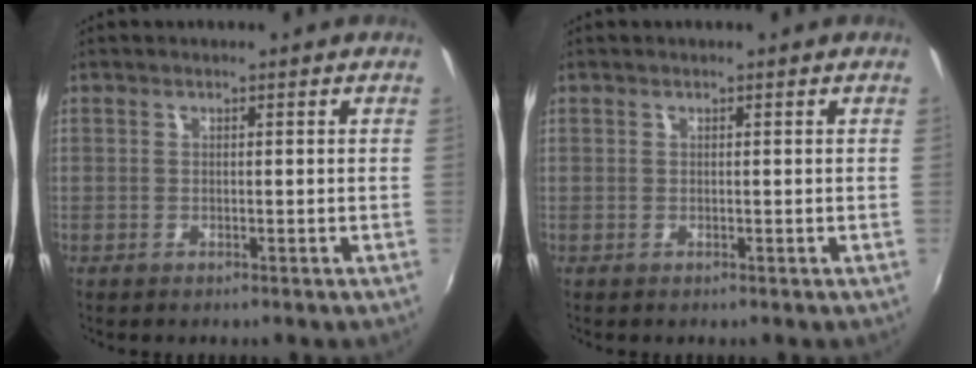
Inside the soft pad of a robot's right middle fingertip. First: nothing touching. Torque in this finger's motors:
{"motor_torque": [0.08, -0.23, -0.02, 0.00]}